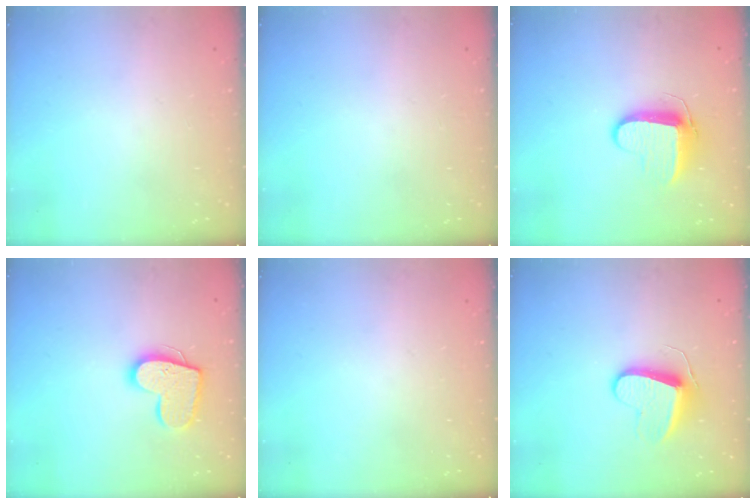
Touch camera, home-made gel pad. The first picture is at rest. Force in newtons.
{"total": 0.0}
{"total": 9.0, "press": 9.0, "slide": 0.5}
{"total": 14.2, "press": 14.2, "slide": 1.0}
{"total": 0.0}
{"total": 10.9, "press": 10.9, "slide": 0.7}